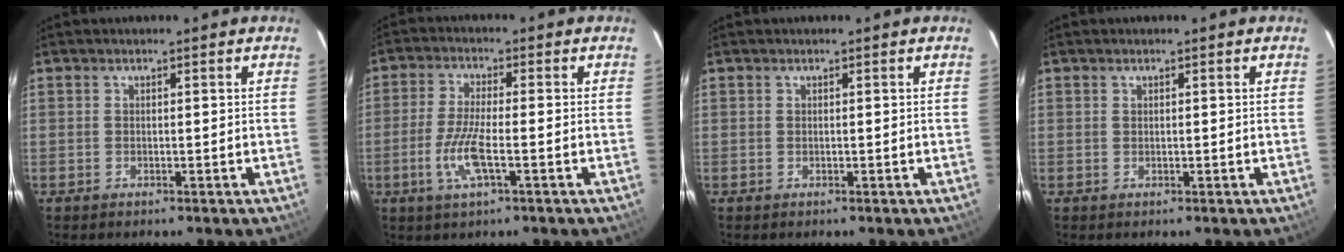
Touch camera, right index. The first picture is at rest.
{"total": 7.3, "force": [-2.5, 1.1, 6.7], "torque": [-0.144, -0.006, -0.051]}
{"total": 0.0}
{"total": 0.0}